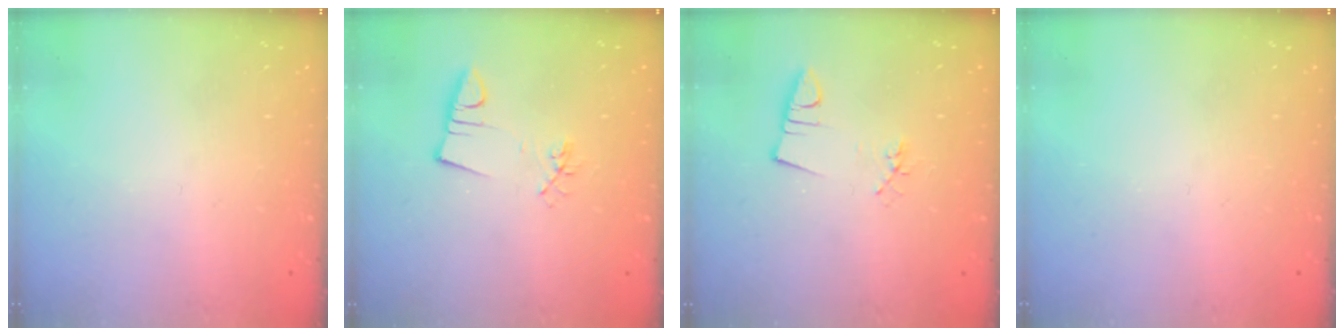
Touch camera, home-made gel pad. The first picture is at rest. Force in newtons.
{"total": 2.5, "press": 0.9, "slide": 2.4}
{"total": 2.6, "press": 0.8, "slide": 2.4}
{"total": 0.0}